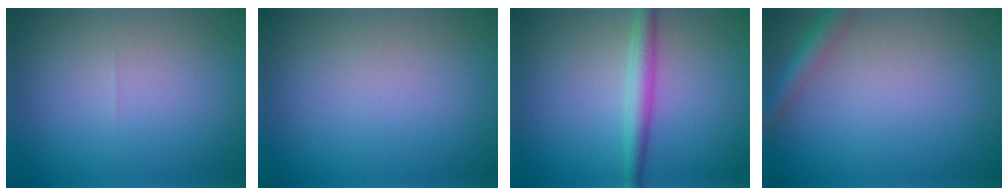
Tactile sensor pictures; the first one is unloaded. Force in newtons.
{"total": 0.0}
{"total": 2.9, "press": 2.9, "slide": 0.1}
{"total": 2.4, "press": 2.4, "slide": 0.1}